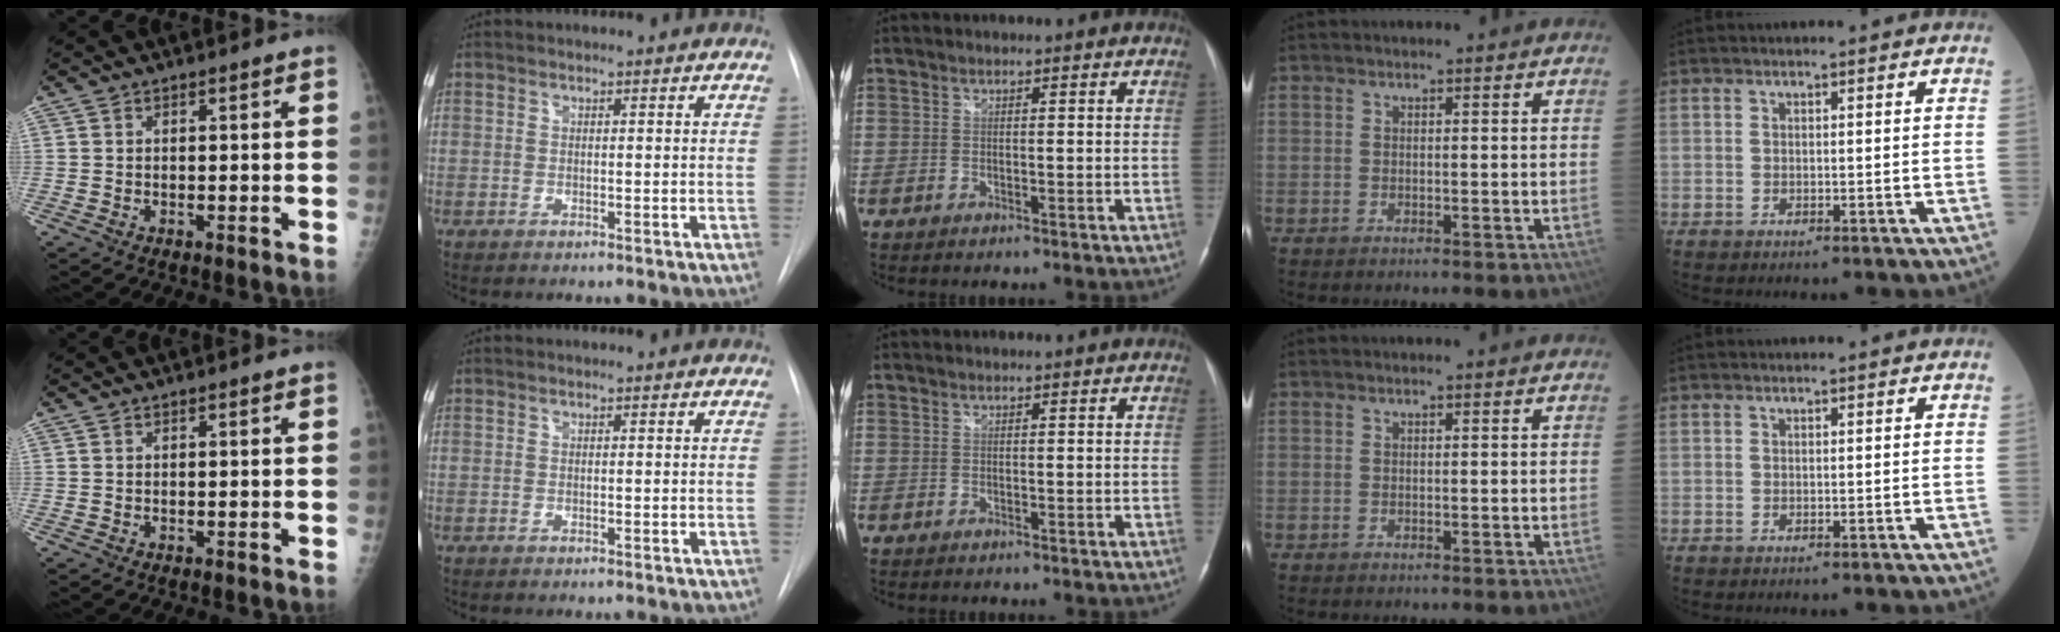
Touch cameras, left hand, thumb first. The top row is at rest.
{}